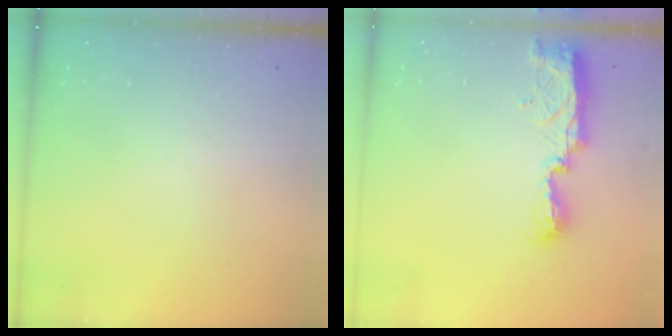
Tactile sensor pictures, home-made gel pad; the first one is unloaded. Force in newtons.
{"total": 7.7, "press": 7.6, "slide": 0.6}